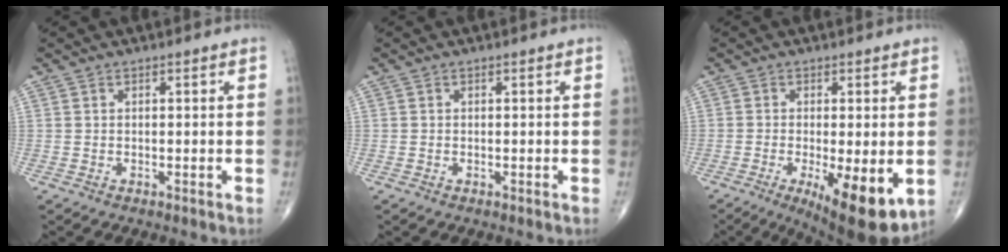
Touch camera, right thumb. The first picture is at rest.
{"total": 0.0}
{"total": 12.9, "force": [-3.9, 4.0, 11.6], "torque": [-0.162, -0.024, -0.049]}